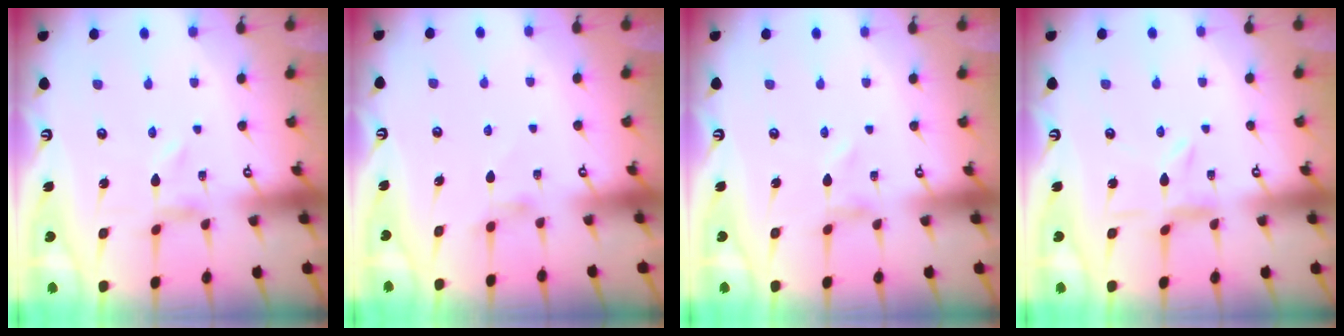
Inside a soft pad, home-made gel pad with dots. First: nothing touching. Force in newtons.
{"total": 2.0, "press": 2.0, "slide": 0.4}
{"total": 0.0}
{"total": 2.0, "press": 2.0, "slide": 0.3}